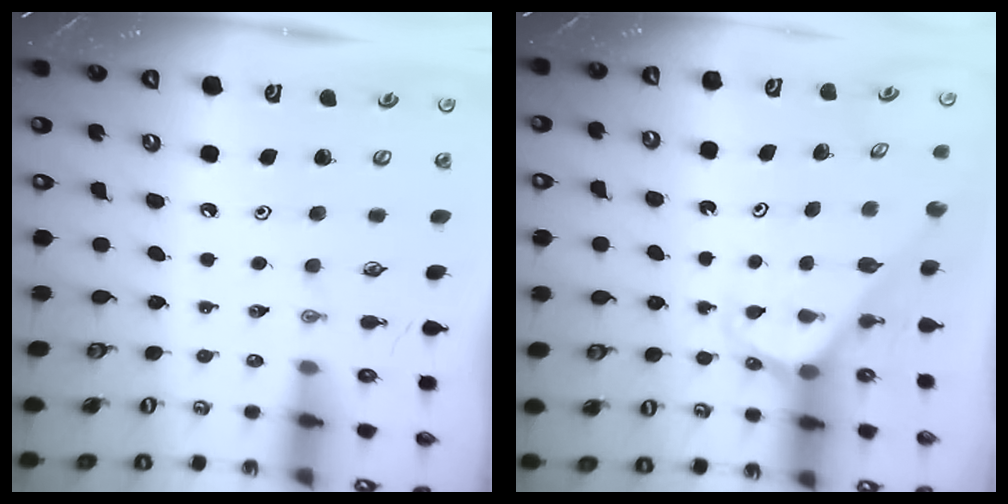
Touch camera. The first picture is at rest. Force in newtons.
{"total": 2.8, "press": 2.8, "slide": 0.1}